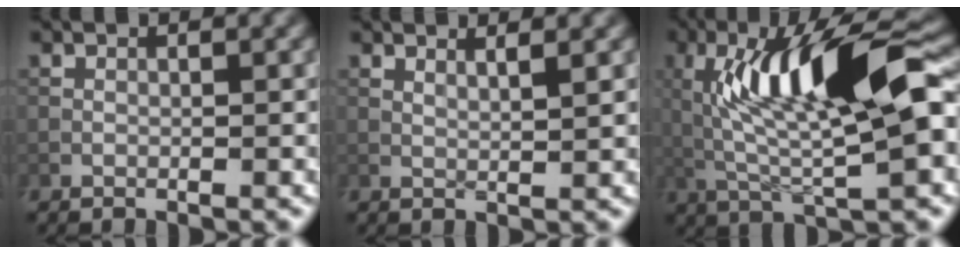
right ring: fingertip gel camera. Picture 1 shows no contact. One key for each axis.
{"total": 1.9, "fx": 1.3, "fy": 0.5, "fz": 1.3, "tx": -0.017, "ty": 0.000, "tz": 0.012}
{"total": 12.1, "fx": 1.4, "fy": 2.9, "fz": 11.6, "tx": -0.199, "ty": 0.018, "tz": 0.023}